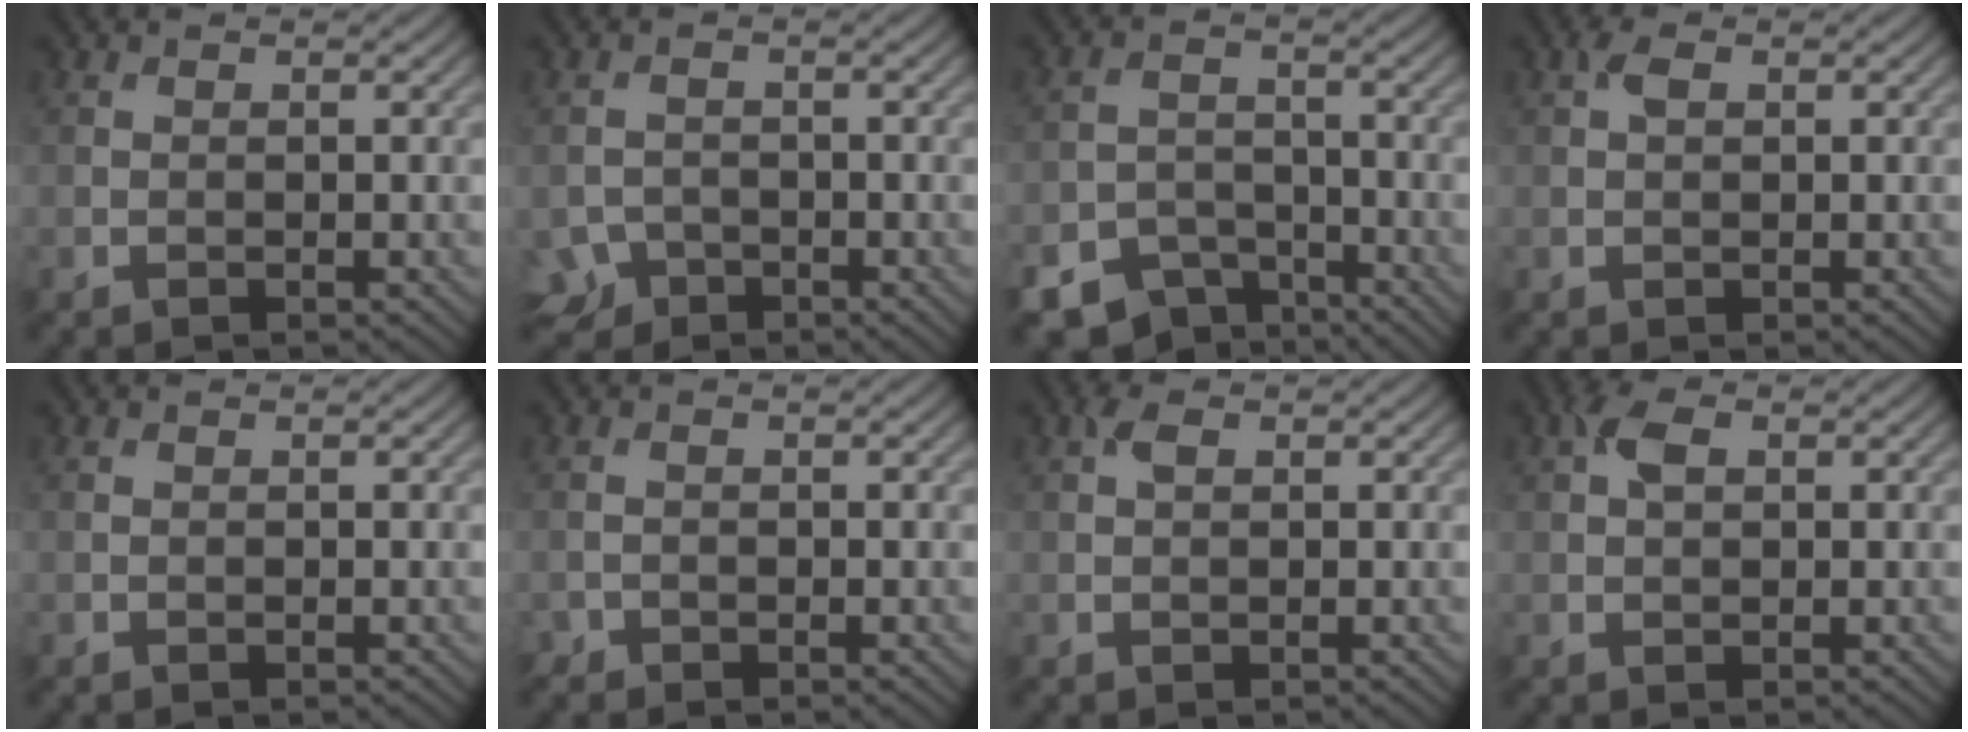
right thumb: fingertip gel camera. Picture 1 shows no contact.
{"total": 2.8, "force": [-2.0, 1.8, 0.8], "torque": [-0.015, -0.008, -0.044]}
{"total": 7.0, "force": [-5.4, 3.7, 2.4], "torque": [-0.048, -0.017, -0.095]}
{"total": 1.4, "force": [0.5, 0.8, 1.1], "torque": [-0.023, 0.004, 0.007]}
{"total": 0.0}
{"total": 0.7, "force": [-0.6, 0.3, 0.0], "torque": [0.001, -0.002, -0.013]}
{"total": 1.4, "force": [0.6, 0.8, 1.1], "torque": [-0.024, 0.004, 0.008]}
{"total": 2.7, "force": [0.9, 1.5, 2.0], "torque": [-0.044, 0.007, 0.012]}